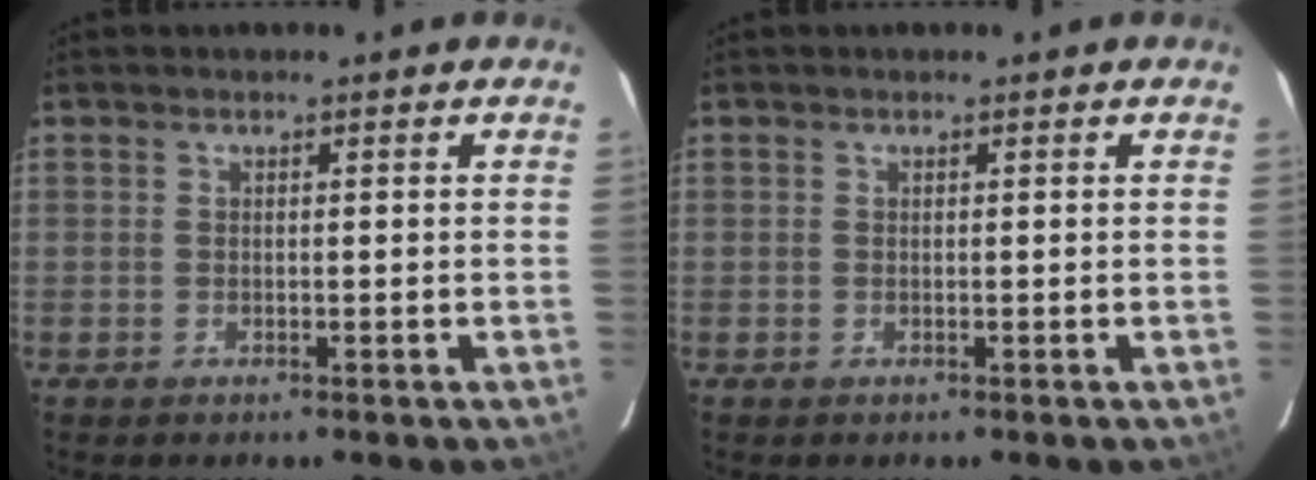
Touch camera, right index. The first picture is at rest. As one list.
[{"total": 0.0}]